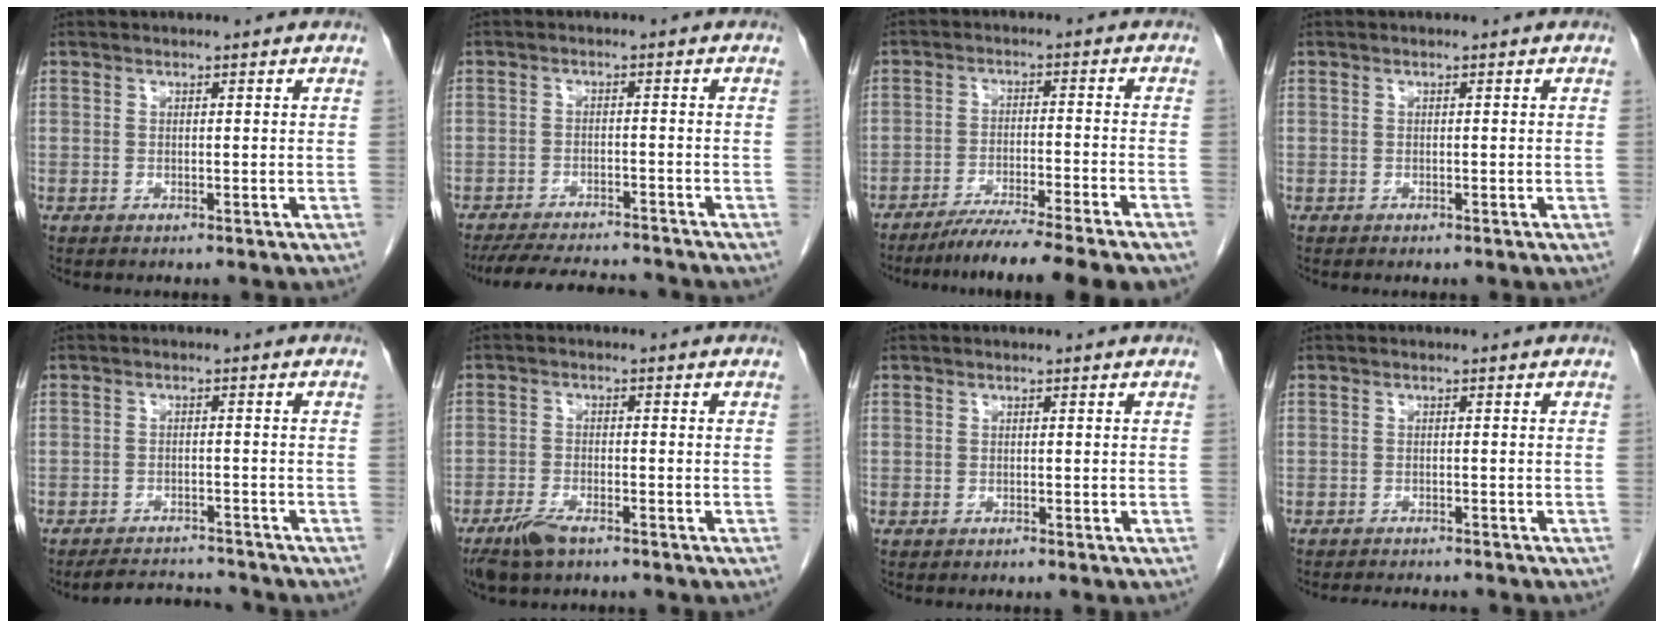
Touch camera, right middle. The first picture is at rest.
{"total": 11.4, "force": [-10.6, 1.8, 3.9], "torque": [-0.064, -0.004, -0.150]}
{"total": 10.6, "force": [-8.8, -1.1, 5.9], "torque": [-0.076, -0.029, -0.136]}
{"total": 0.0}
{"total": 5.1, "force": [-5.1, 0.4, 0.2], "torque": [-0.002, 0.000, -0.082]}
{"total": 4.6, "force": [-3.3, 1.6, 2.7], "torque": [-0.057, -0.005, -0.056]}
{"total": 0.0}
{"total": 5.4, "force": [-5.0, 0.8, 1.8], "torque": [-0.019, -0.007, -0.070]}